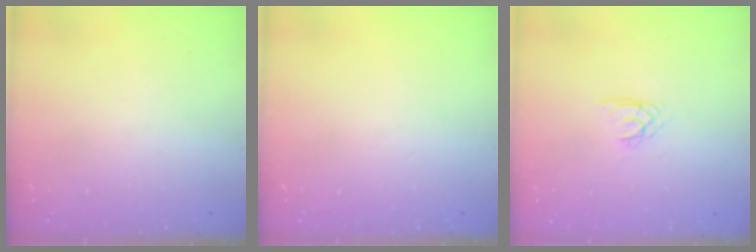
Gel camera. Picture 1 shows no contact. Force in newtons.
{"total": 0.0}
{"total": 1.8, "press": 1.8, "slide": 0.2}